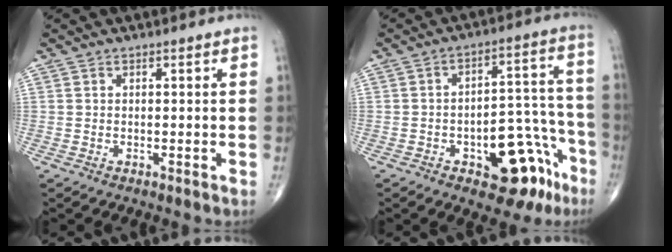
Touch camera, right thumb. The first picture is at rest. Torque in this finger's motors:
{"motor_torque": [1.83, 0.87, 0.77, -0.99, 0.12]}